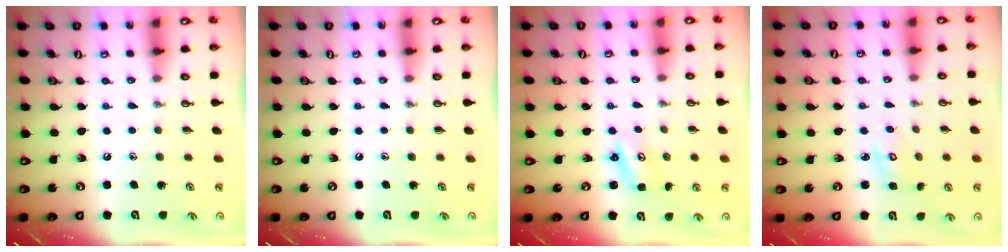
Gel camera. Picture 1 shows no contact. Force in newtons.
{"total": 0.0}
{"total": 2.6, "press": 2.6, "slide": 0.3}
{"total": 2.6, "press": 2.6, "slide": 0.2}